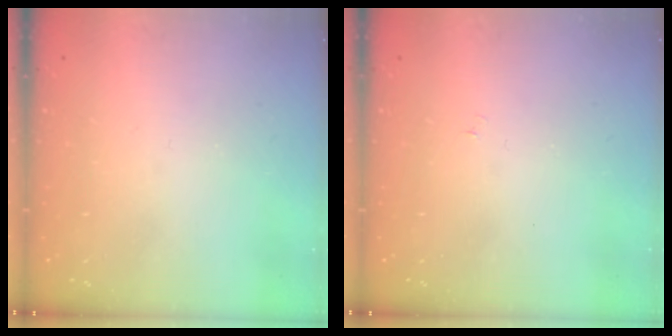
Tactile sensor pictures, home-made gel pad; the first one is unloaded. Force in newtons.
{"total": 3.0, "press": 3.0, "slide": 0.3}